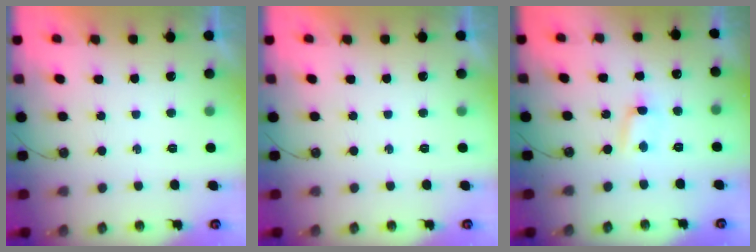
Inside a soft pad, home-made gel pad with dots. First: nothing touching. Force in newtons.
{"total": 0.0}
{"total": 2.5, "press": 2.5, "slide": 0.3}